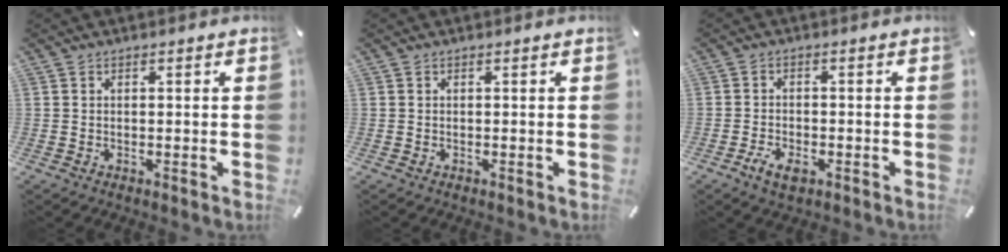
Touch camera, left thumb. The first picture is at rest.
{"total": 0.0}
{"total": 3.8, "force": [-2.2, 2.0, 2.4], "torque": [-0.058, 0.005, -0.043]}